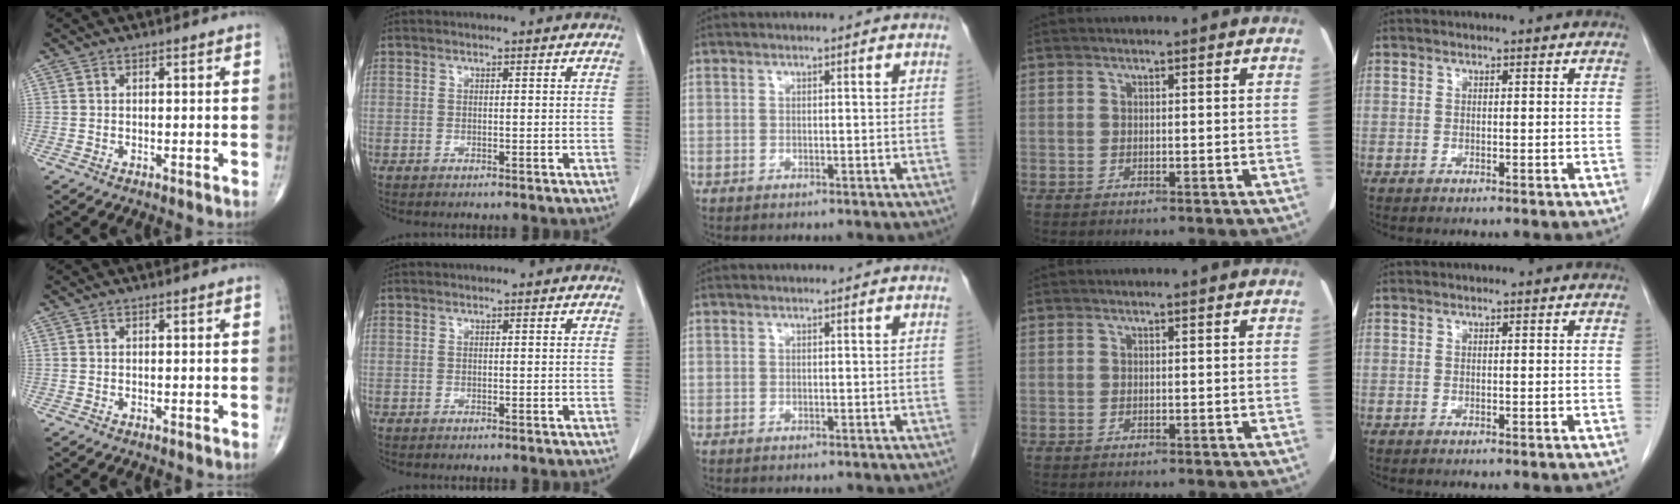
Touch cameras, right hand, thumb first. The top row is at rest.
{}